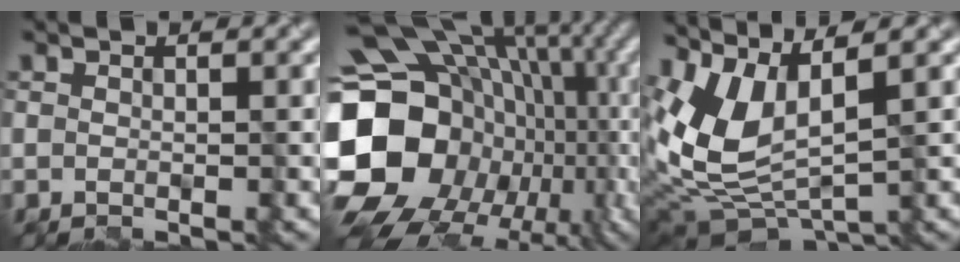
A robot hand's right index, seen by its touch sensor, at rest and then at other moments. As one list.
[{"total": 20.2, "force": [-2.1, 17.1, 10.6], "torque": [-0.189, -0.002, -0.055]}, {"total": 6.8, "force": [2.3, 3.1, 5.6], "torque": [-0.129, -0.013, 0.053]}]